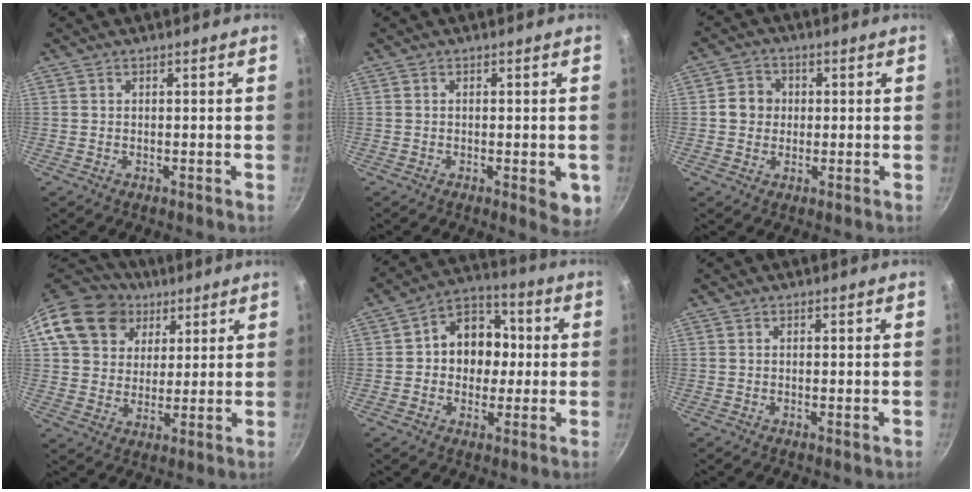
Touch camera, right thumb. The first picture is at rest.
{"total": 4.8, "force": [-1.3, 1.8, 4.3], "torque": [-0.048, -0.006, -0.016]}
{"total": 6.0, "force": [0.5, 5.5, 2.2], "torque": [-0.007, 0.006, -0.003]}
{"total": 16.9, "force": [7.2, 13.6, 7.1], "torque": [-0.121, 0.013, 0.124]}
{"total": 11.9, "force": [0.5, 9.7, 6.8], "torque": [-0.049, 0.025, -0.010]}
{"total": 0.6, "force": [-0.2, 0.0, 0.6], "torque": [-0.010, -0.001, -0.005]}